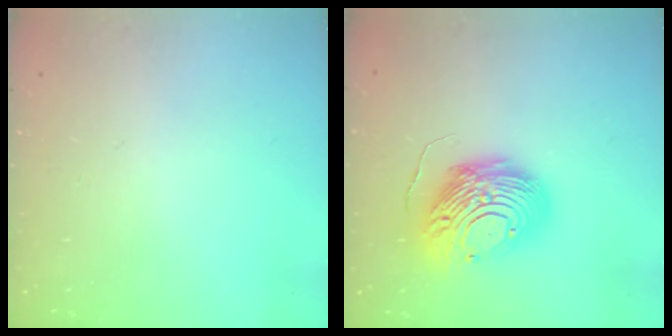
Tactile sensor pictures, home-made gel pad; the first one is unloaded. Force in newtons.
{"total": 15.5, "press": 15.4, "slide": 1.7}